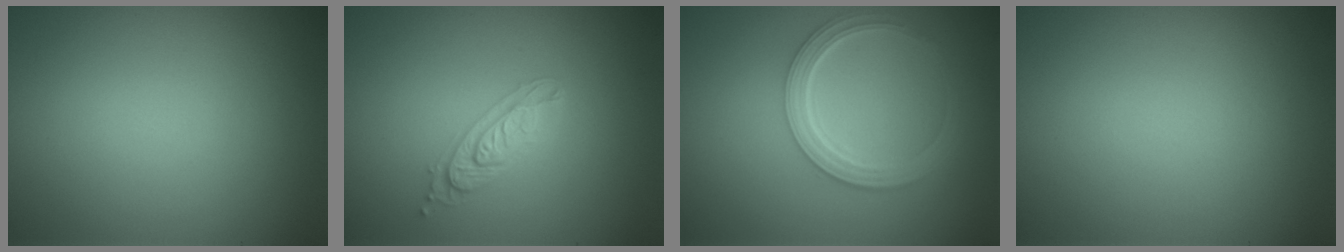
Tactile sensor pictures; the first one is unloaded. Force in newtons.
{"total": 2.1, "press": 2.0, "slide": 0.4}
{"total": 4.4, "press": 3.4, "slide": 2.8}
{"total": 0.0}